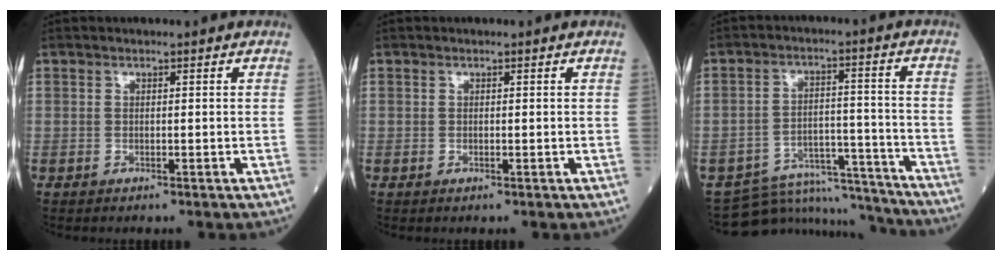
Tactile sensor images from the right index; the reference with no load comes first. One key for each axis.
{"total": 0.0}
{"total": 12.7, "fx": -12.4, "fy": 2.4, "fz": -0.1, "tx": 0.009, "ty": 0.044, "tz": -0.187}